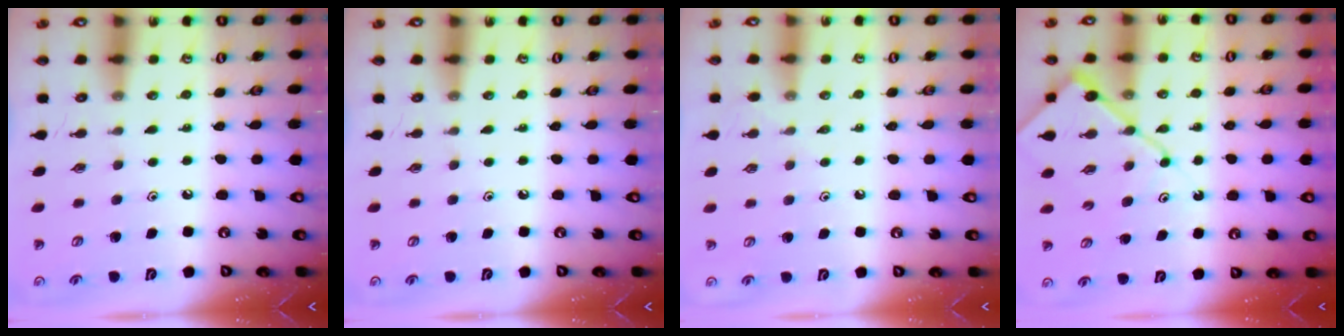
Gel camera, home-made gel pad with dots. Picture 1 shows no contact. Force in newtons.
{"total": 0.0}
{"total": 3.0, "press": 2.9, "slide": 0.6}
{"total": 11.6, "press": 11.5, "slide": 1.4}